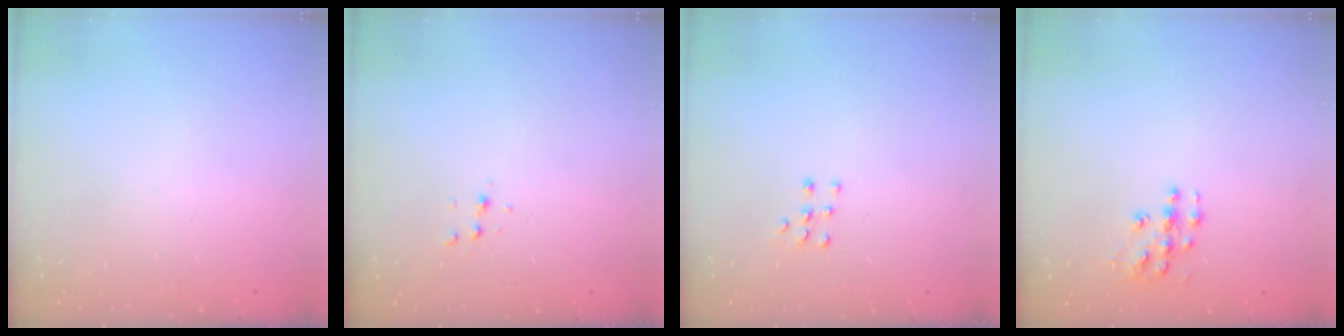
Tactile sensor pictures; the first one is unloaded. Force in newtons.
{"total": 3.8, "press": 3.7, "slide": 1.1}
{"total": 5.5, "press": 5.5, "slide": 0.9}
{"total": 7.8, "press": 7.8, "slide": 0.4}